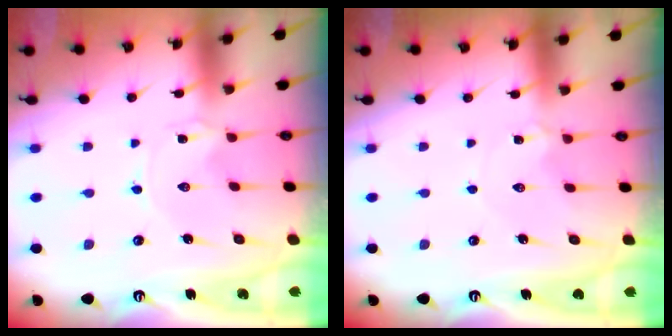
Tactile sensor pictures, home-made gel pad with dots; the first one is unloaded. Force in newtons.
{"total": 1.2, "press": 1.2, "slide": 0.3}